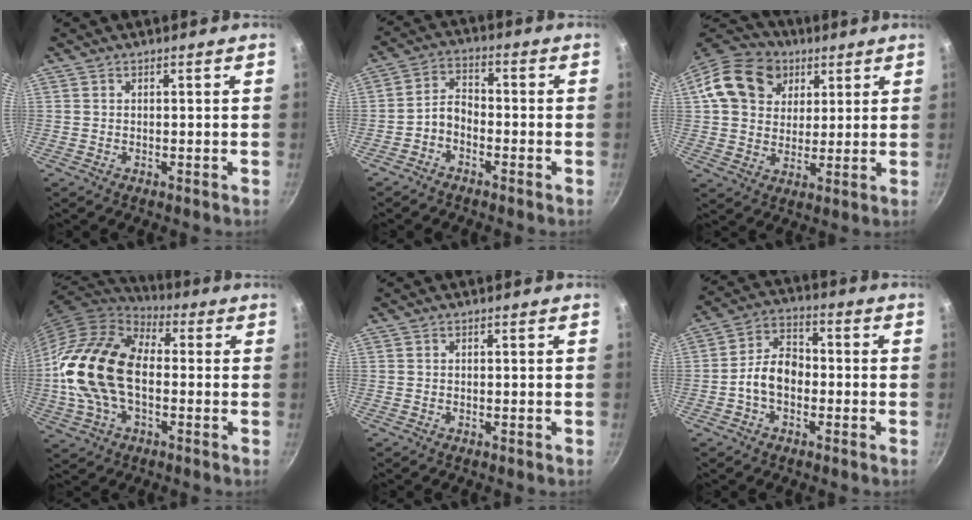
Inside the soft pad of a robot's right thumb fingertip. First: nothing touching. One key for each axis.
{"total": 4.5, "fx": -2.4, "fy": 2.7, "fz": 2.6, "tx": -0.044, "ty": 0.039, "tz": -0.055}
{"total": 16.4, "fx": 5.7, "fy": 13.0, "fz": 8.2, "tx": -0.141, "ty": 0.010, "tz": 0.091}
{"total": 20.2, "fx": -1.0, "fy": 12.7, "fz": 15.6, "tx": -0.281, "ty": 0.029, "tz": -0.029}
{"total": 0.0}
{"total": 8.0, "fx": -1.9, "fy": 5.5, "fz": 5.5, "tx": -0.071, "ty": 0.035, "tz": -0.046}